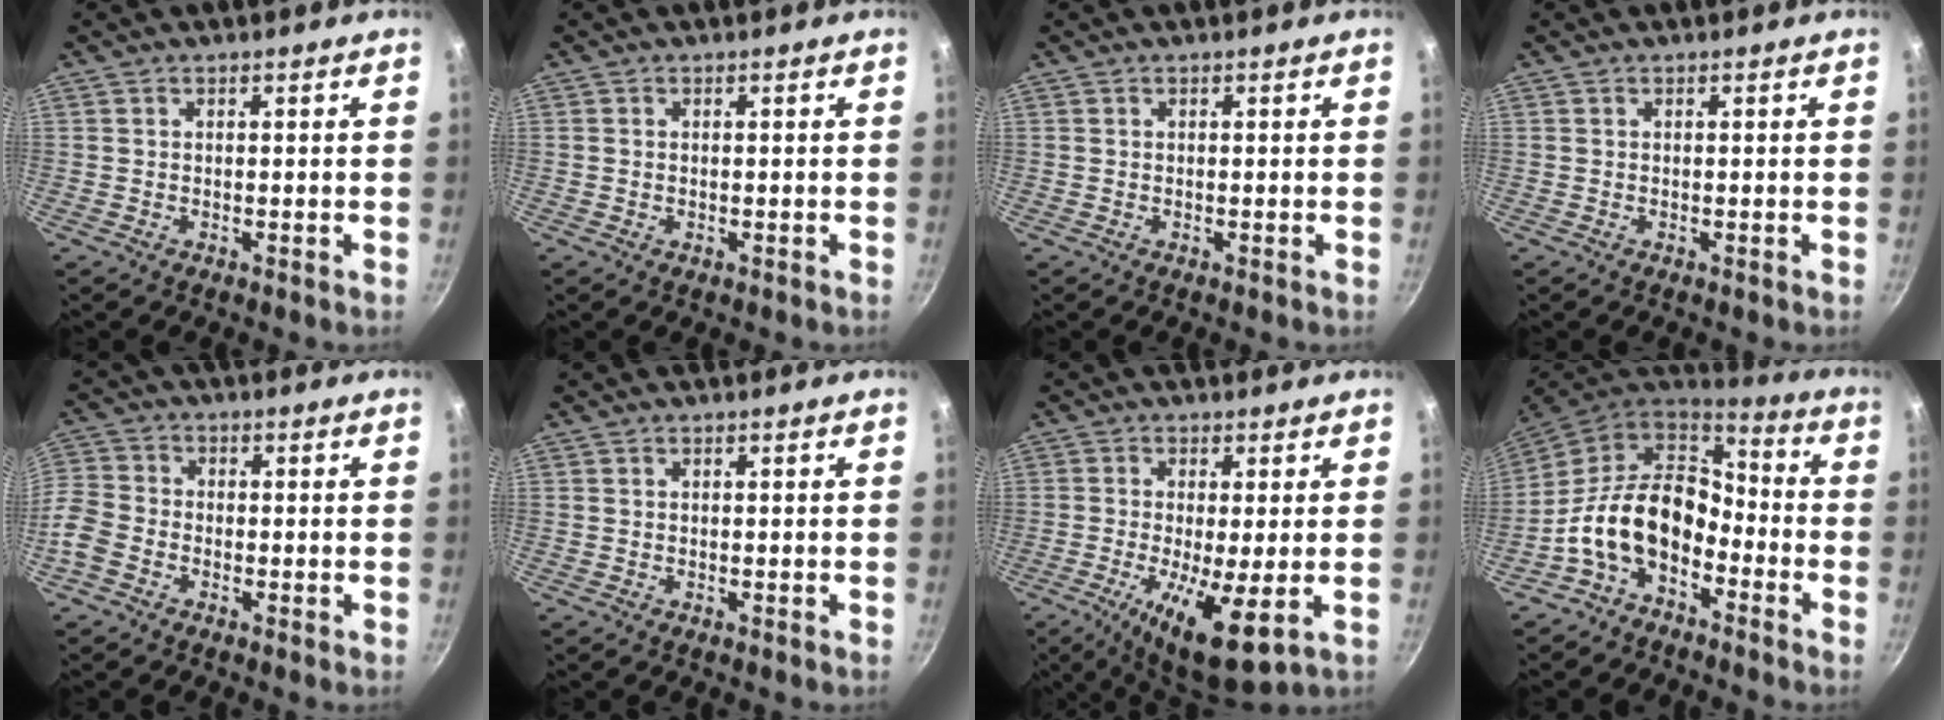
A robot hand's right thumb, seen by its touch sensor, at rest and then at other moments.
{"total": 0.0}
{"total": 0.0}
{"total": 0.0}
{"total": 8.6, "force": [-3.5, 6.6, 4.4], "torque": [-0.099, 0.028, -0.091]}
{"total": 0.0}
{"total": 11.6, "force": [-2.7, 2.7, 10.9], "torque": [-0.192, -0.014, -0.039]}
{"total": 15.5, "force": [-5.2, 10.1, 10.5], "torque": [-0.165, 0.063, -0.113]}